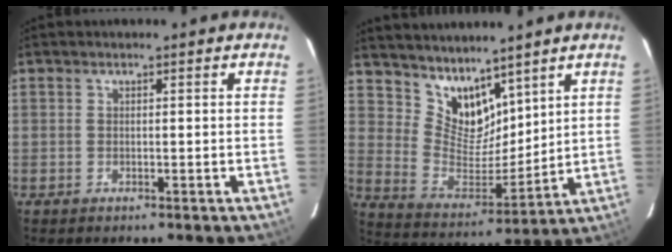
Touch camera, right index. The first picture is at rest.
{"total": 11.2, "force": [8.8, 5.7, 4.1], "torque": [-0.075, -0.005, 0.180]}